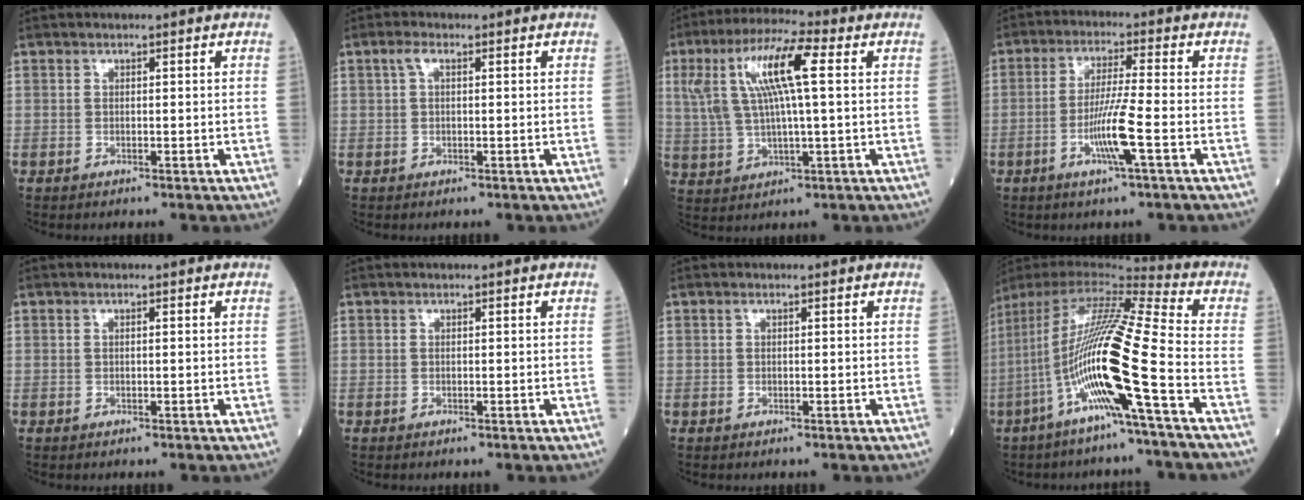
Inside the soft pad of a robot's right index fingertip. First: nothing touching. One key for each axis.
{"total": 1.5, "fx": 0.6, "fy": 0.6, "fz": 1.3, "tx": -0.030, "ty": 0.016, "tz": 0.012}
{"total": 12.4, "fx": 3.4, "fy": 2.1, "fz": 11.8, "tx": -0.246, "ty": 0.028, "tz": 0.061}
{"total": 7.2, "fx": -2.4, "fy": -0.7, "fz": 6.7, "tx": -0.131, "ty": -0.007, "tz": -0.049}
{"total": 0.0}
{"total": 0.0}
{"total": 0.0}
{"total": 18.6, "fx": -5.6, "fy": -0.6, "fz": 17.8, "tx": -0.357, "ty": -0.010, "tz": -0.121}